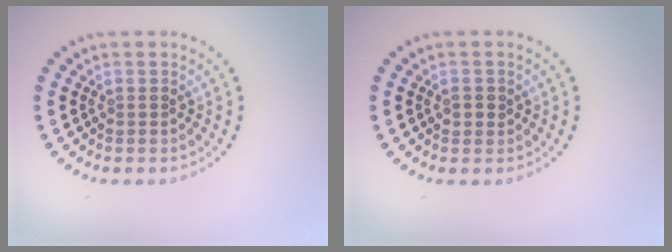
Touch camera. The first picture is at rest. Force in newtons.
{"total": 1.0, "press": 1.0, "slide": 0.2}